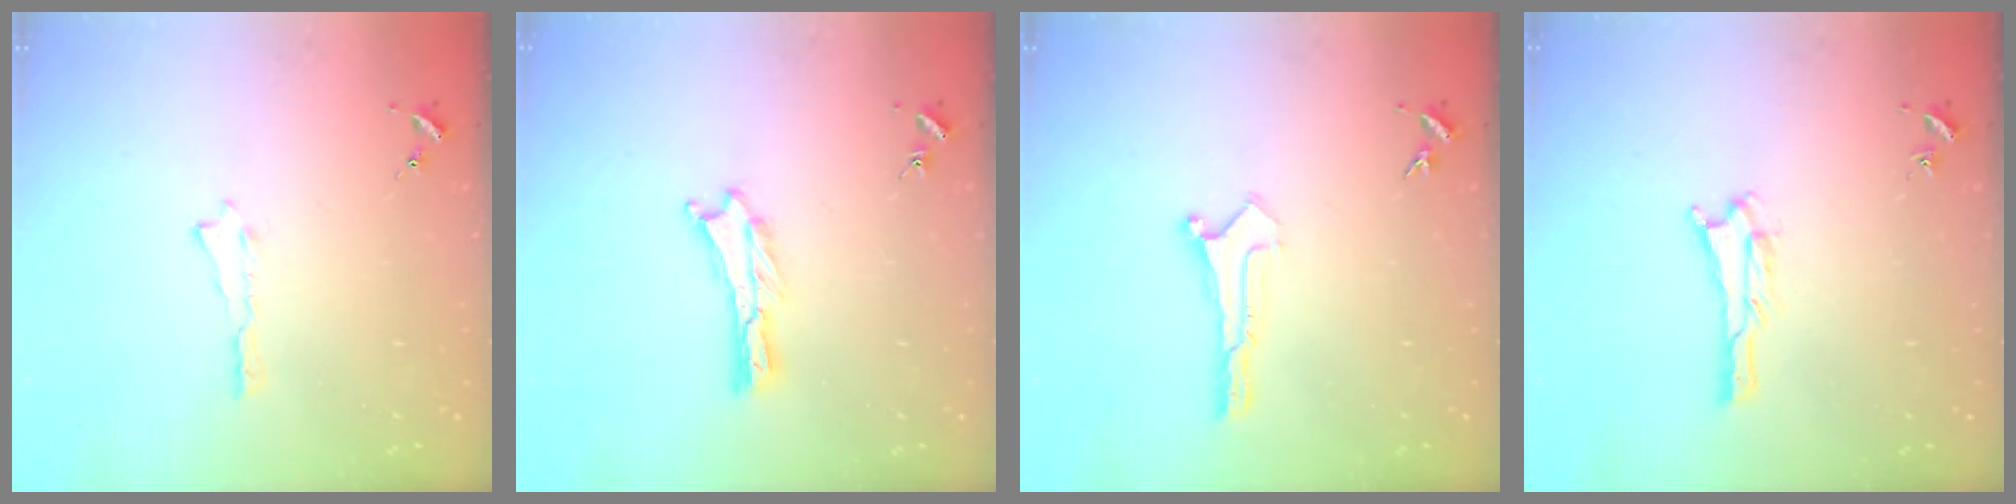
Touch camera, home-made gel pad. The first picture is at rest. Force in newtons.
{"total": 0.0}
{"total": 0.0}
{"total": 0.6, "press": 0.6, "slide": 0.1}